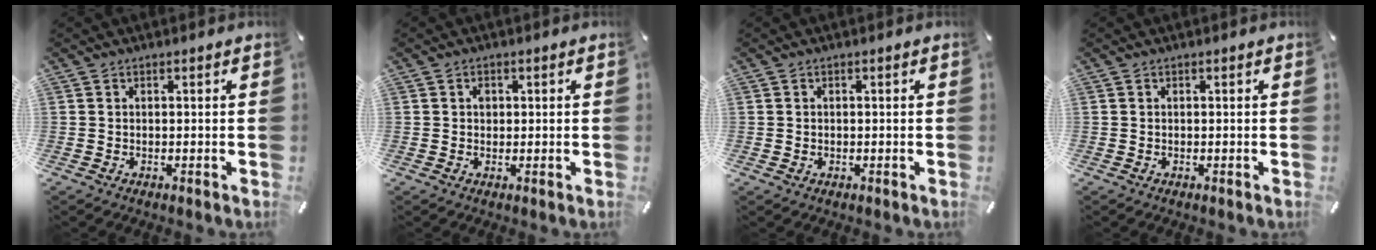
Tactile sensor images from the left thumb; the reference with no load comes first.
{"total": 0.7, "force": [0.1, 0.7, 0.3], "torque": [0.002, 0.000, -0.001]}
{"total": 0.8, "force": [0.0, 0.7, 0.2], "torque": [-0.004, 0.005, -0.001]}
{"total": 0.0}